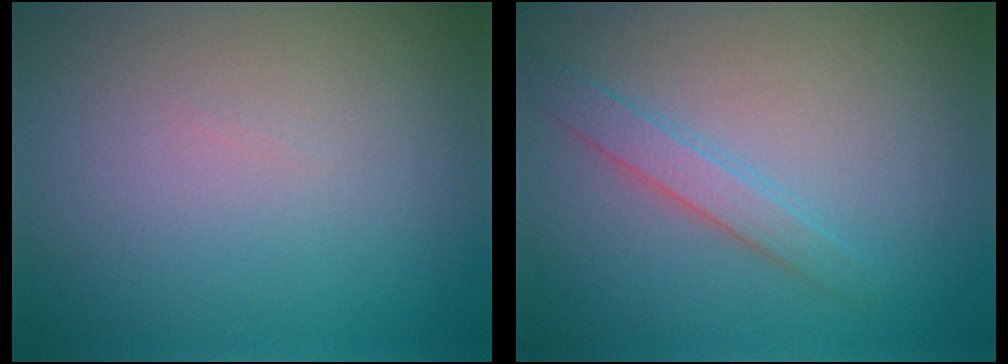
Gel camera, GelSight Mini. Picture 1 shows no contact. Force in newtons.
{"total": 2.0, "press": 2.0, "slide": 0.1}